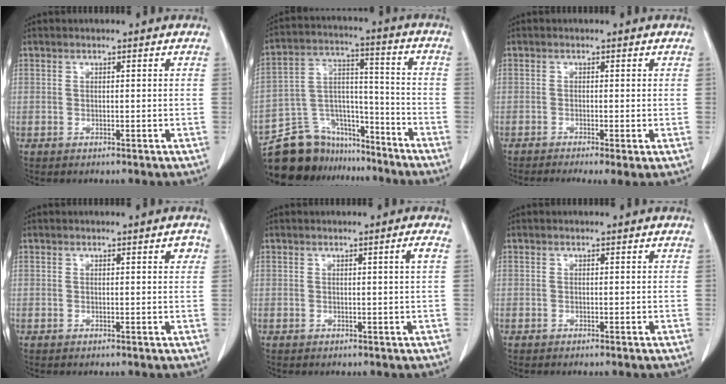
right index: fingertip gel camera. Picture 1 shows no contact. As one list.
[{"total": 15.6, "force": [-13.8, 6.8, 2.5], "torque": [-0.048, 0.057, -0.231]}, {"total": 5.0, "force": [-3.3, 0.8, 3.7], "torque": [-0.052, -0.016, -0.055]}, {"total": 1.3, "force": [0.6, 0.3, 1.1], "torque": [-0.010, 0.002, 0.005]}, {"total": 1.3, "force": [0.3, -0.5, 1.2], "torque": [-0.019, -0.001, 0.006]}, {"total": 0.0}]